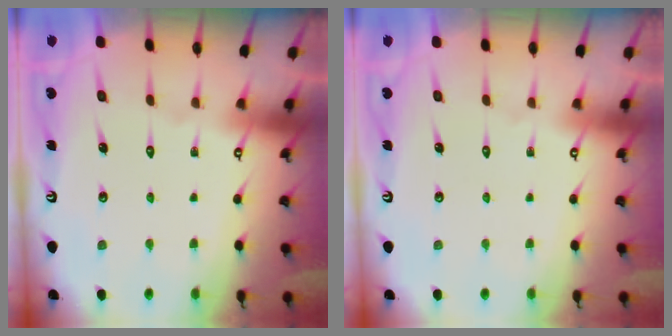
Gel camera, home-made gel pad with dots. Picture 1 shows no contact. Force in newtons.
{"total": 0.0}